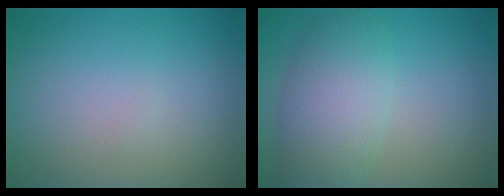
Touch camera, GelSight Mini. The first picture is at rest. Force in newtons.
{"total": 5.4, "press": 5.4, "slide": 0.3}